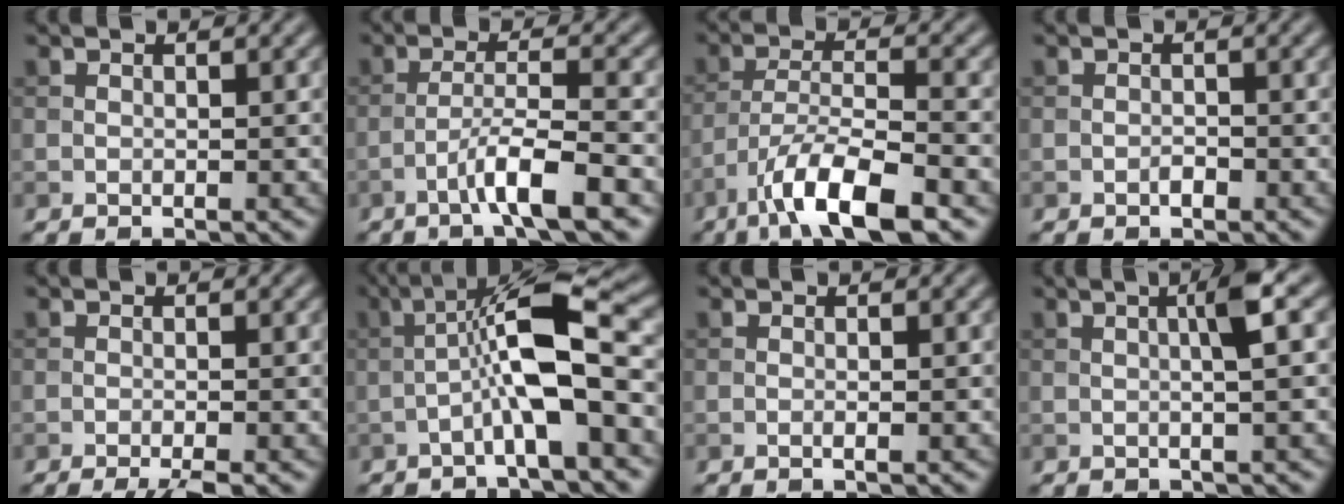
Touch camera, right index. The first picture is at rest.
{"total": 5.0, "force": [-2.9, 0.4, 4.1], "torque": [-0.068, 0.010, -0.057]}
{"total": 8.3, "force": [-5.2, 2.1, 6.1], "torque": [-0.104, 0.002, -0.098]}
{"total": 0.8, "force": [-0.5, 0.4, 0.5], "torque": [-0.006, 0.001, -0.009]}
{"total": 2.9, "force": [-1.9, 0.3, 2.2], "torque": [-0.030, 0.001, -0.036]}
{"total": 8.3, "force": [-1.8, 1.4, 8.0], "torque": [-0.132, 0.032, -0.042]}
{"total": 0.7, "force": [-0.2, 0.1, 0.7], "torque": [-0.010, -0.002, -0.004]}
{"total": 3.2, "force": [0.5, 0.3, 3.1], "torque": [-0.049, 0.009, 0.005]}